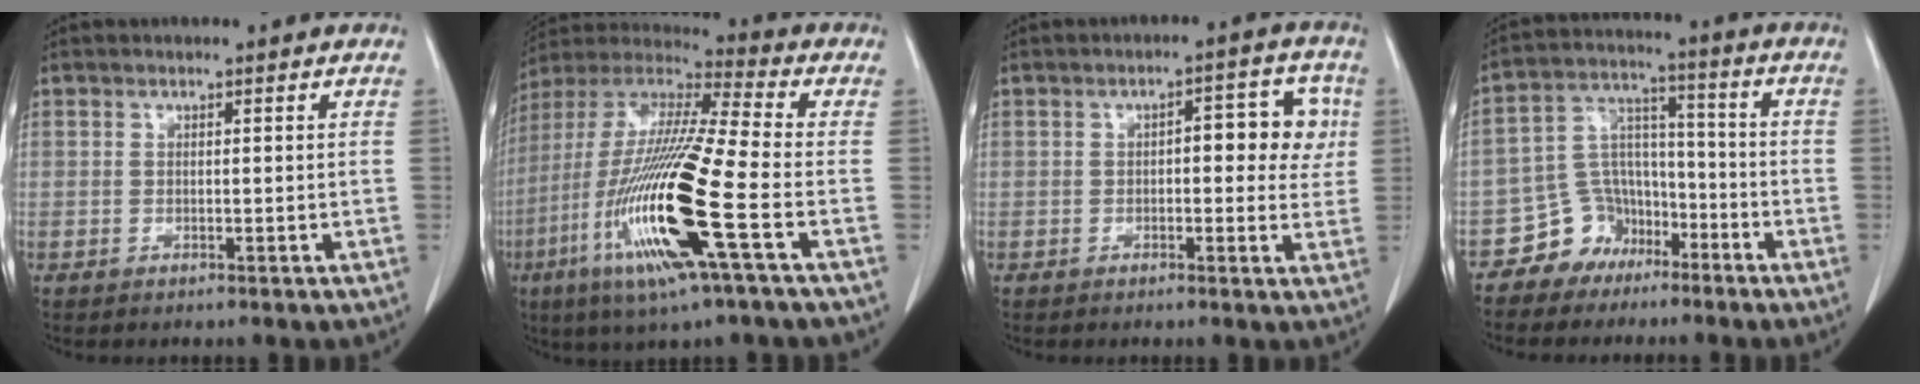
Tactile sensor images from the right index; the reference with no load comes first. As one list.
[{"total": 21.7, "force": [-7.0, 1.1, 20.5], "torque": [-0.445, -0.036, -0.141]}, {"total": 7.7, "force": [1.1, 3.3, 6.8], "torque": [-0.074, 0.025, 0.012]}, {"total": 8.2, "force": [-5.4, 6.0, 1.2], "torque": [-0.022, 0.038, -0.092]}]